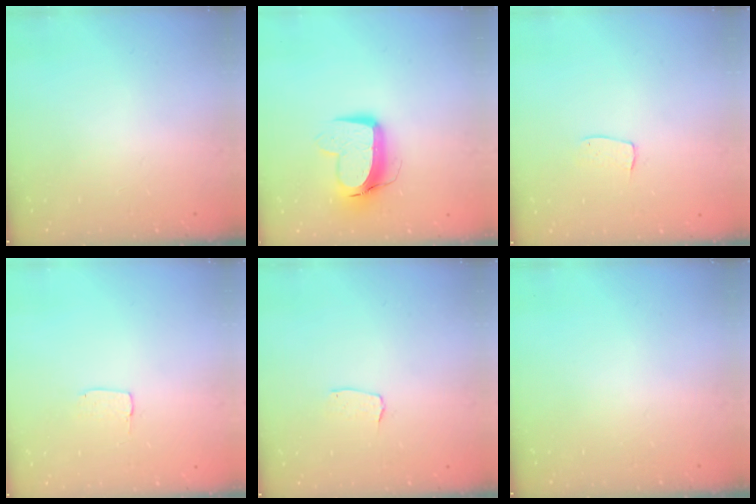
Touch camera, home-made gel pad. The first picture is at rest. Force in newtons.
{"total": 10.2, "press": 10.2, "slide": 1.0}
{"total": 5.2, "press": 5.2, "slide": 0.3}
{"total": 2.9, "press": 2.9, "slide": 0.2}
{"total": 3.0, "press": 3.0, "slide": 0.2}
{"total": 0.0}